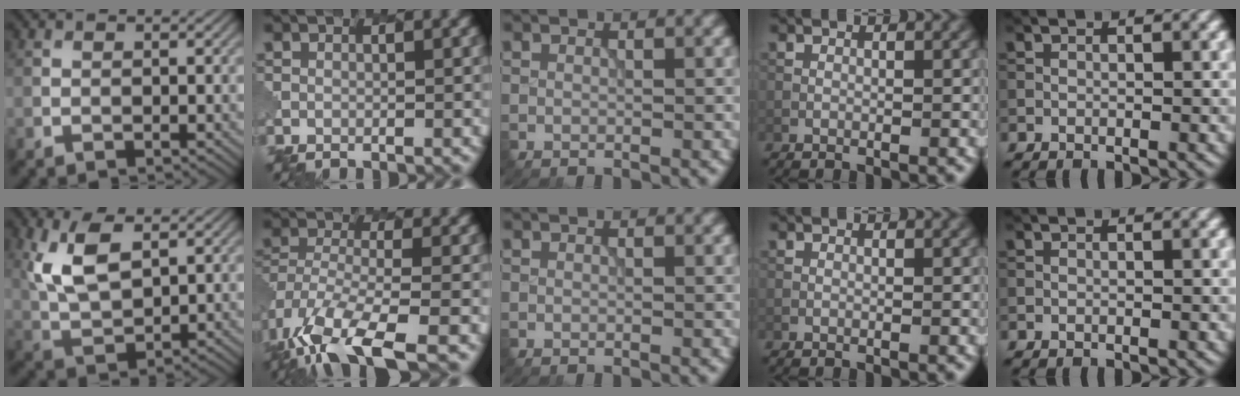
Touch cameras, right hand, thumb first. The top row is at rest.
{"thumb": {"total": 8.3, "force": [2.9, 4.1, 6.6], "torque": [-0.154, 0.002, 0.057]}, "index": {"total": 10.7, "force": [-6.3, 4.4, 7.4], "torque": [-0.165, -0.030, -0.110]}}